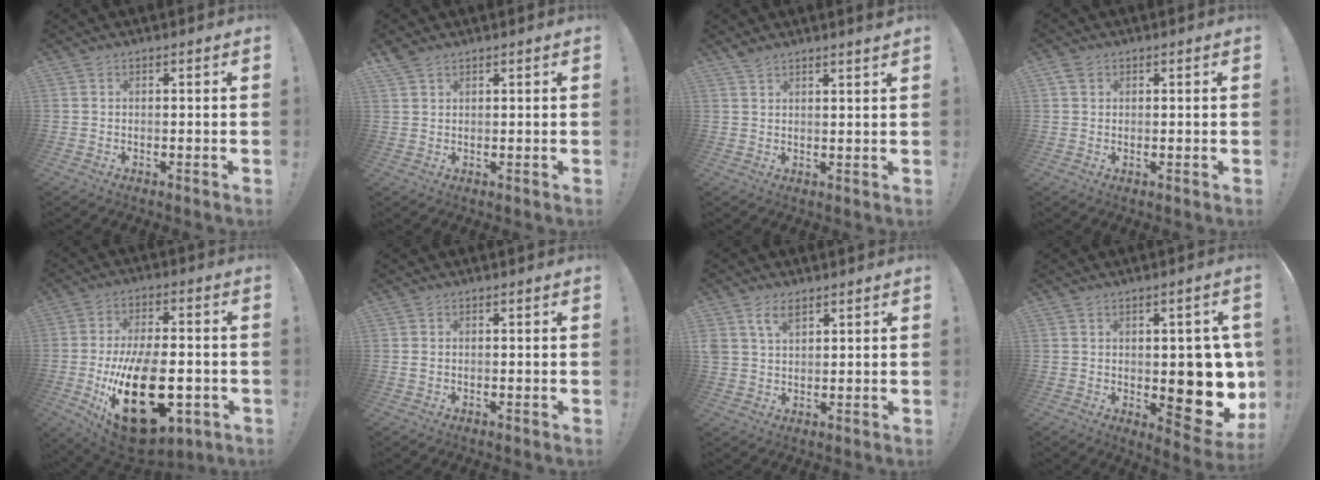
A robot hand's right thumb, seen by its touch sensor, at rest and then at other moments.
{"total": 2.5, "force": [2.1, 0.9, 0.9], "torque": [-0.011, -0.011, 0.039]}
{"total": 2.8, "force": [2.5, -0.2, 1.3], "torque": [-0.025, -0.019, 0.044]}
{"total": 1.9, "force": [1.1, 1.5, 0.4], "torque": [-0.009, 0.001, 0.021]}
{"total": 27.0, "force": [-6.8, 14.4, 21.8], "torque": [-0.371, 0.025, -0.089]}
{"total": 0.8, "force": [0.1, 0.5, 0.6], "torque": [-0.012, 0.004, 0.002]}
{"total": 5.6, "force": [3.3, 3.2, 3.3], "torque": [-0.061, -0.006, 0.063]}
{"total": 12.5, "force": [-1.1, 7.5, 10.0], "torque": [-0.099, 0.000, -0.005]}